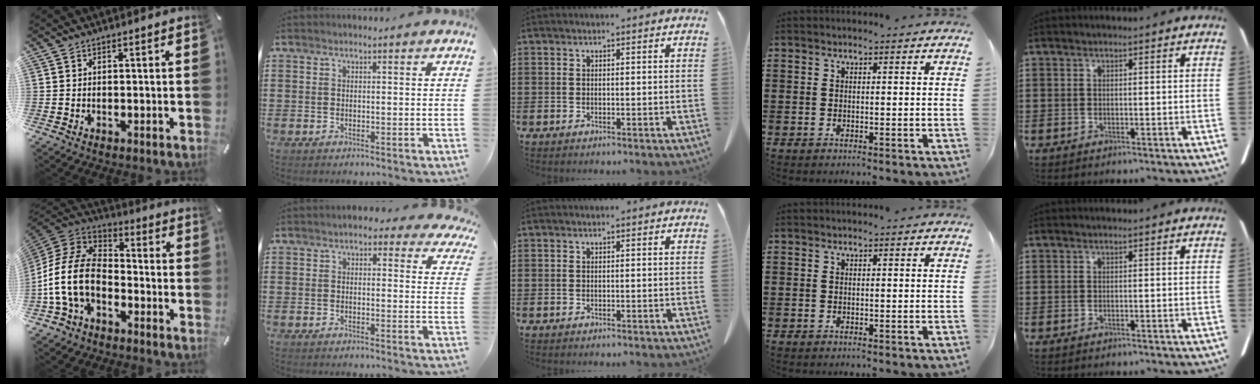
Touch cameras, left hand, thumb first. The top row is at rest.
{"thumb": {"total": 14.5, "force": [-5.6, 9.5, 9.3], "torque": [-0.208, 0.029, -0.106]}, "index": {"total": 2.5, "force": [1.9, 1.2, 1.1], "torque": [-0.023, -0.001, 0.030]}}